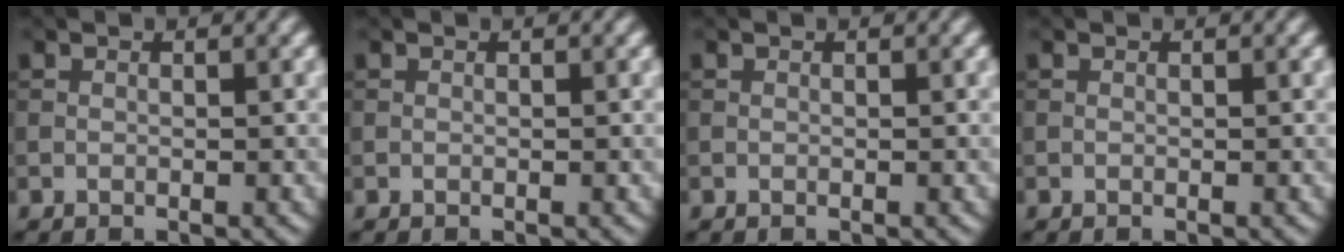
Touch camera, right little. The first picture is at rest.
{"total": 0.0}
{"total": 0.0}
{"total": 0.0}